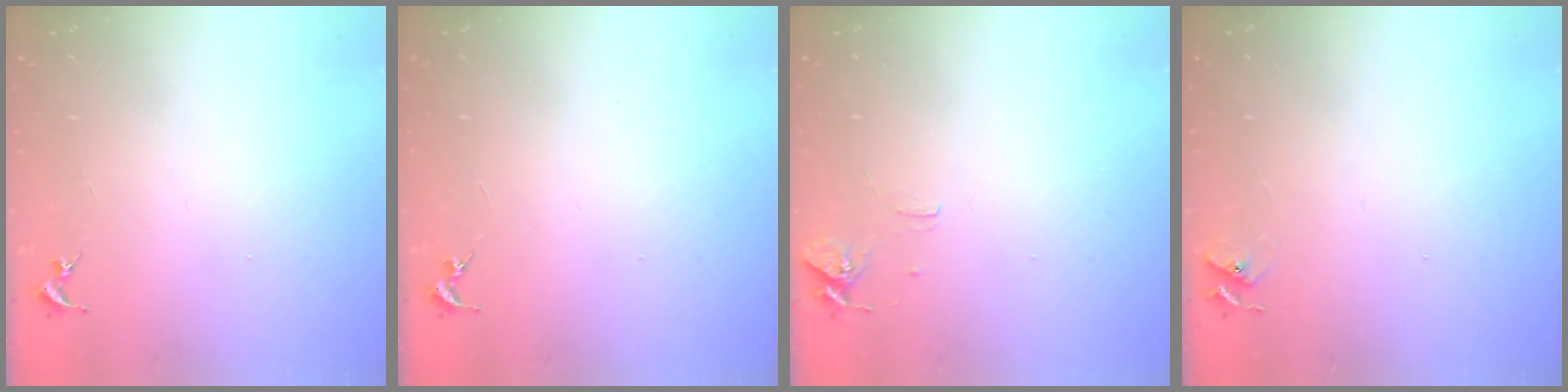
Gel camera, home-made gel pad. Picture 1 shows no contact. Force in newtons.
{"total": 0.0}
{"total": 7.4, "press": 7.4, "slide": 0.6}
{"total": 5.8, "press": 5.8, "slide": 0.7}